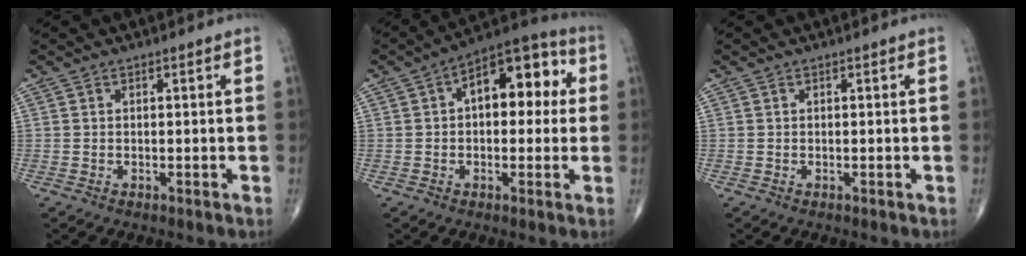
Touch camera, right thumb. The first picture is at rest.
{"total": 13.7, "force": [2.3, 7.5, 11.2], "torque": [-0.119, 0.034, 0.022]}
{"total": 0.0}